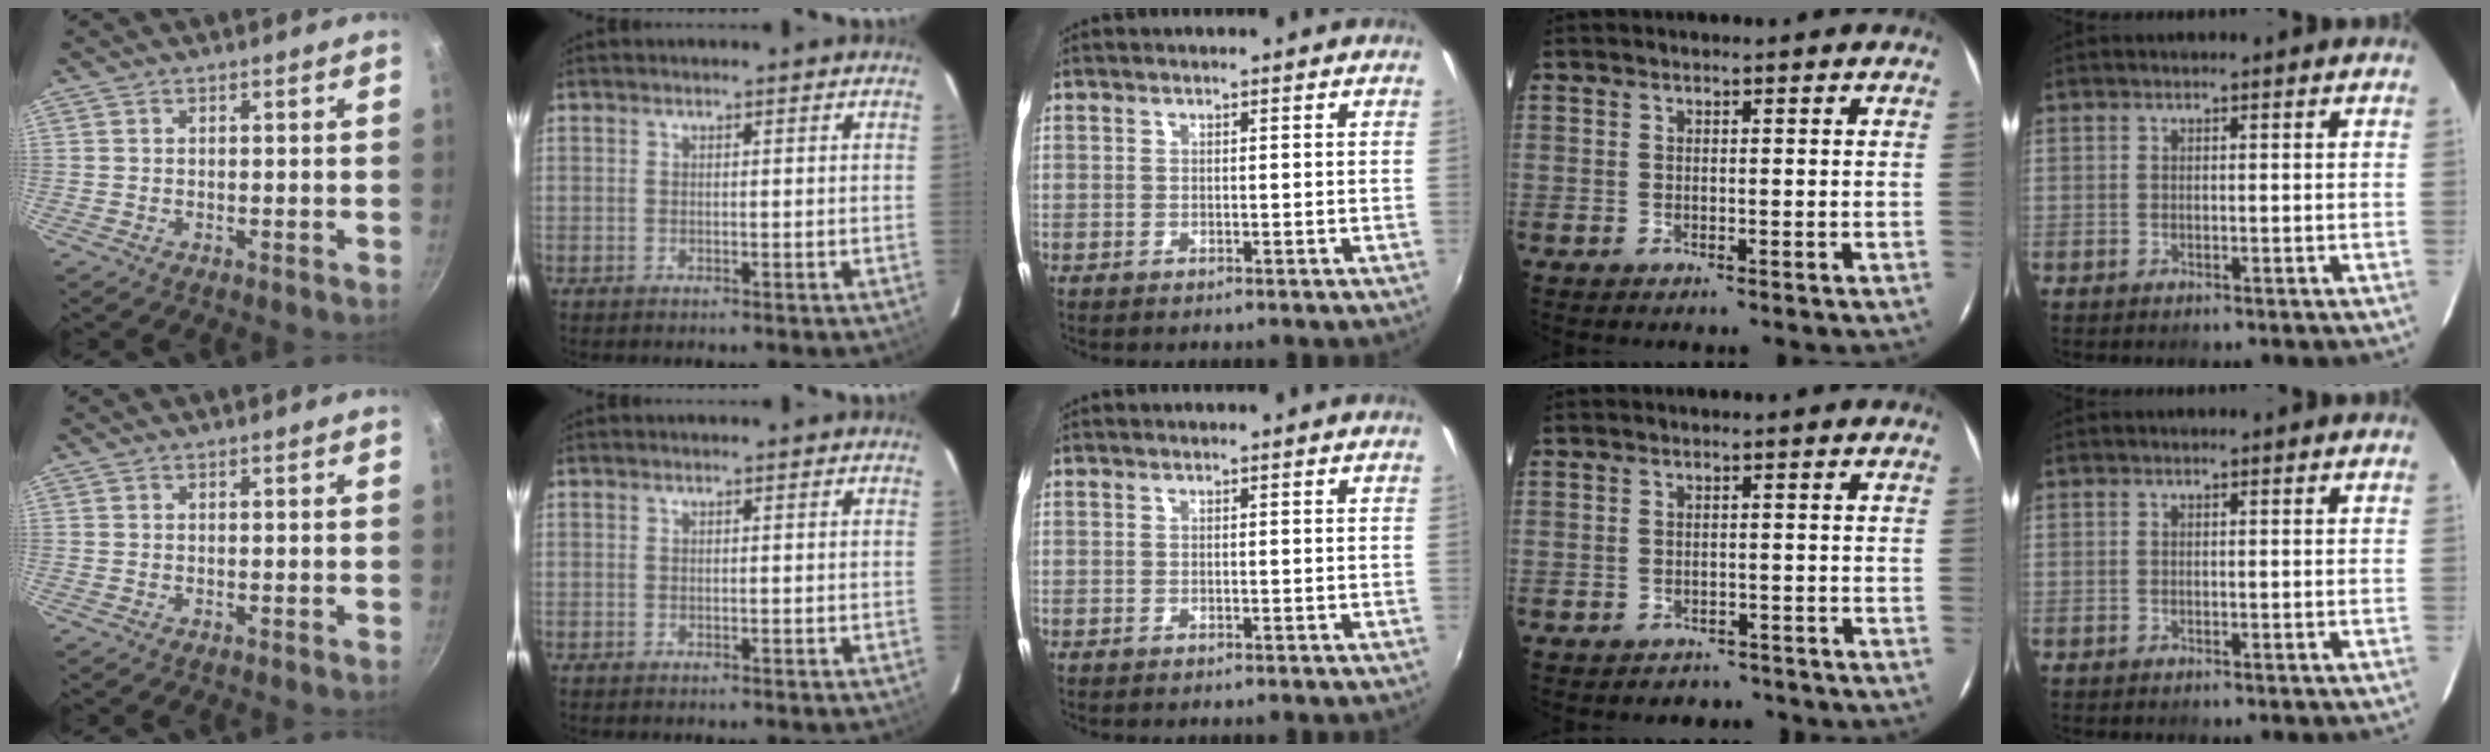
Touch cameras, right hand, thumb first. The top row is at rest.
{"ring": {"total": 4.7, "force": [-4.0, 2.5, 0.6], "torque": [-0.007, 0.013, -0.047]}}